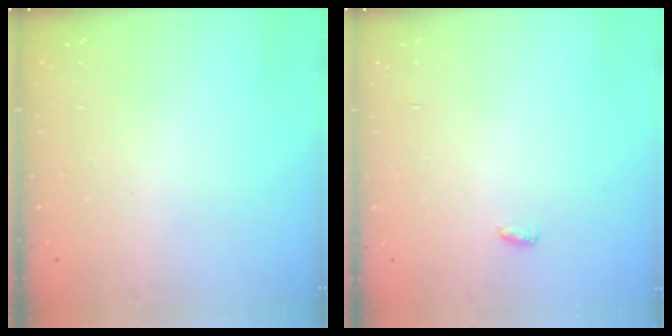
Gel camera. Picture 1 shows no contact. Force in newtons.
{"total": 6.9, "press": 2.6, "slide": 6.4}